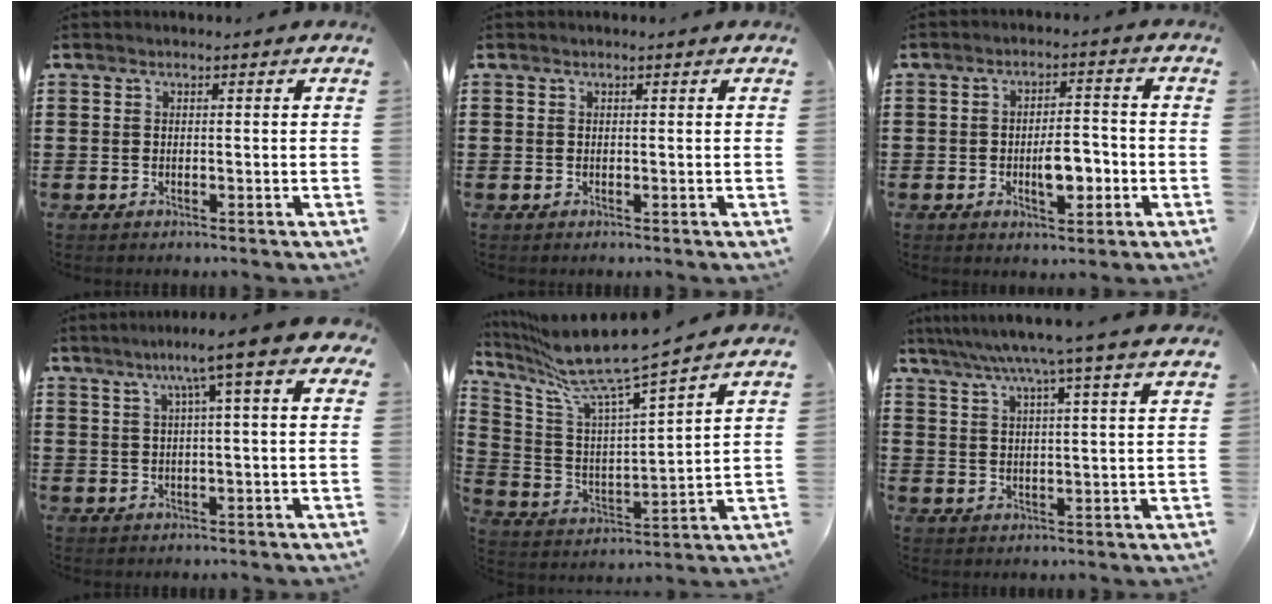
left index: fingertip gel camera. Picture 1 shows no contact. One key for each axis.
{"total": 0.0}
{"total": 5.5, "fx": -1.5, "fy": 2.4, "fz": 4.7, "tx": -0.073, "ty": 0.005, "tz": -0.029}
{"total": 6.7, "fx": 2.6, "fy": -0.4, "fz": 6.2, "tx": -0.124, "ty": -0.001, "tz": 0.037}
{"total": 10.6, "fx": 8.9, "fy": 0.2, "fz": 5.7, "tx": -0.150, "ty": -0.062, "tz": 0.148}
{"total": 6.6, "fx": 5.2, "fy": -1.2, "fz": 4.0, "tx": -0.093, "ty": -0.022, "tz": 0.085}